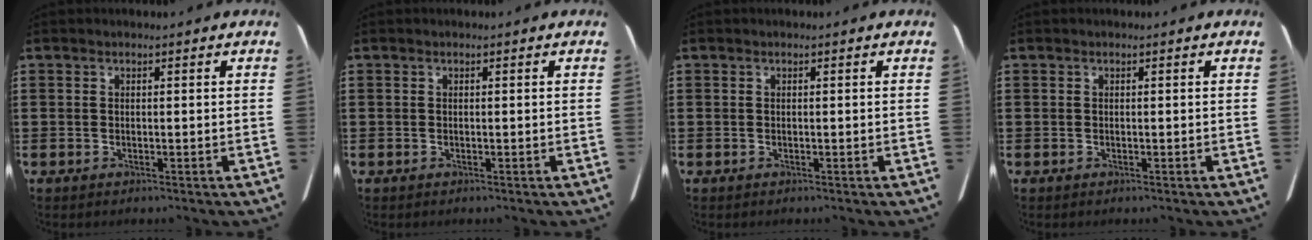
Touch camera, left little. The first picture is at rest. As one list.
[{"total": 0.0}, {"total": 0.0}, {"total": 0.0}]